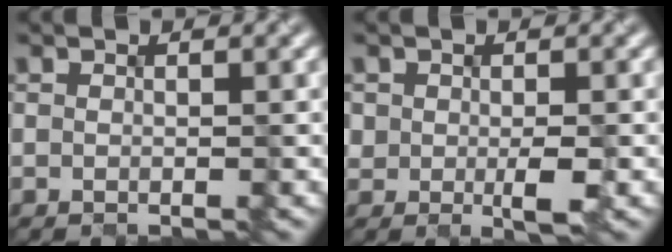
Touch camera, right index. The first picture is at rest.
{"total": 2.2, "force": [-0.6, 1.5, 1.5], "torque": [-0.030, -0.012, -0.001]}